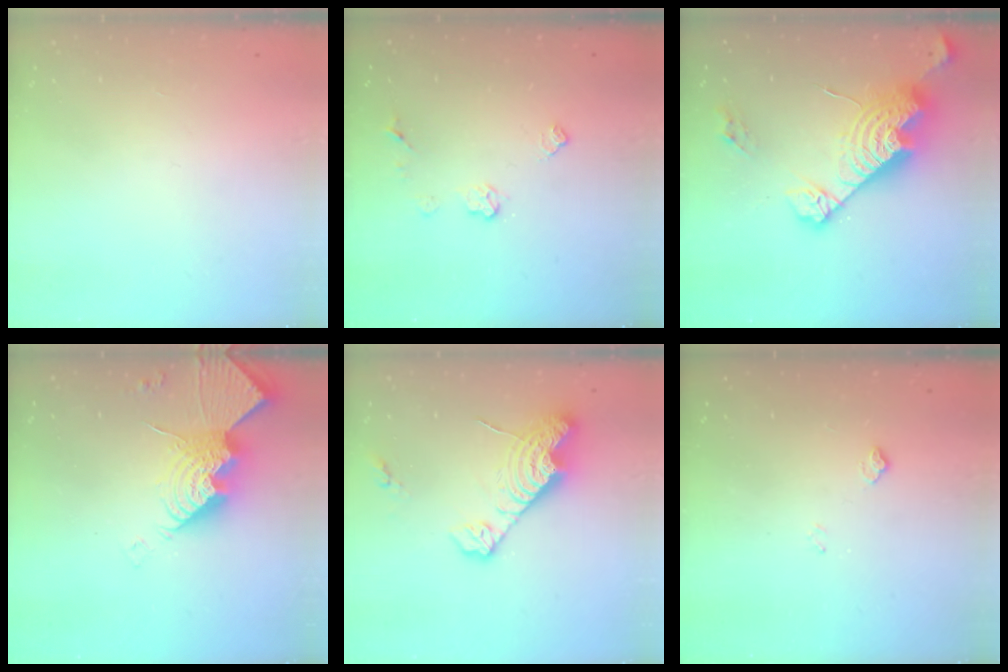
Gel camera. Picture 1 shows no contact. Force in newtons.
{"total": 5.8, "press": 5.7, "slide": 0.5}
{"total": 20.8, "press": 20.7, "slide": 1.7}
{"total": 14.9, "press": 14.8, "slide": 1.2}
{"total": 14.2, "press": 14.2, "slide": 1.3}
{"total": 4.9, "press": 4.8, "slide": 0.6}